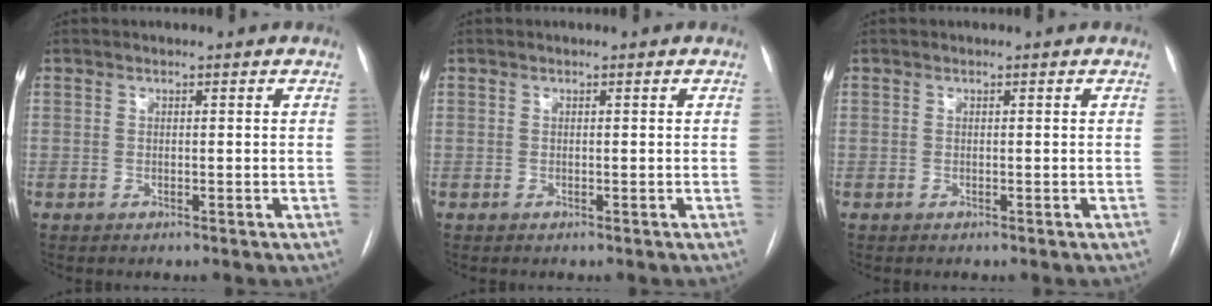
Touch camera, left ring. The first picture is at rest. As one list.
[{"total": 0.0}, {"total": 0.0}]